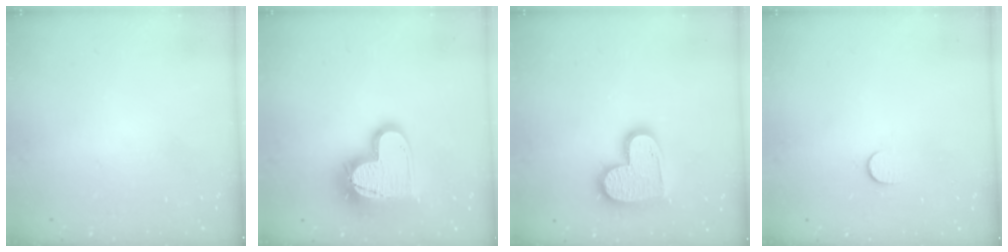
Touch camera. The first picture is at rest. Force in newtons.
{"total": 17.8, "press": 17.7, "slide": 1.6}
{"total": 13.9, "press": 13.9, "slide": 1.2}
{"total": 5.3, "press": 5.2, "slide": 0.5}